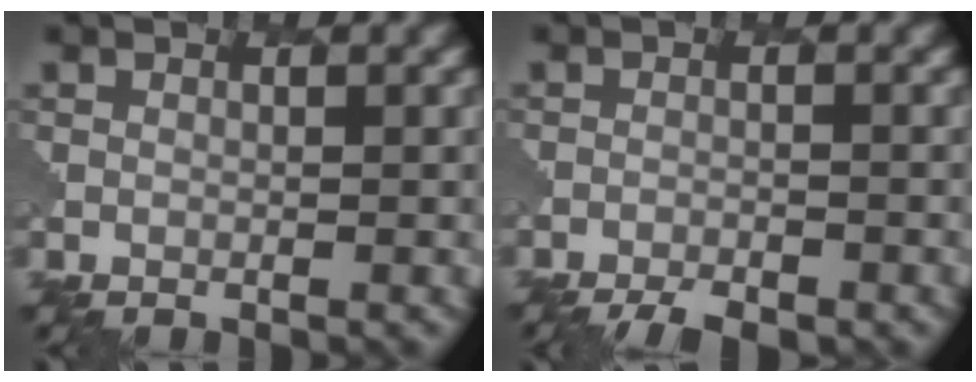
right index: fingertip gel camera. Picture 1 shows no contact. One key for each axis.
{"total": 4.0, "fx": -3.7, "fy": 0.9, "fz": 1.2, "tx": -0.026, "ty": -0.008, "tz": -0.057}